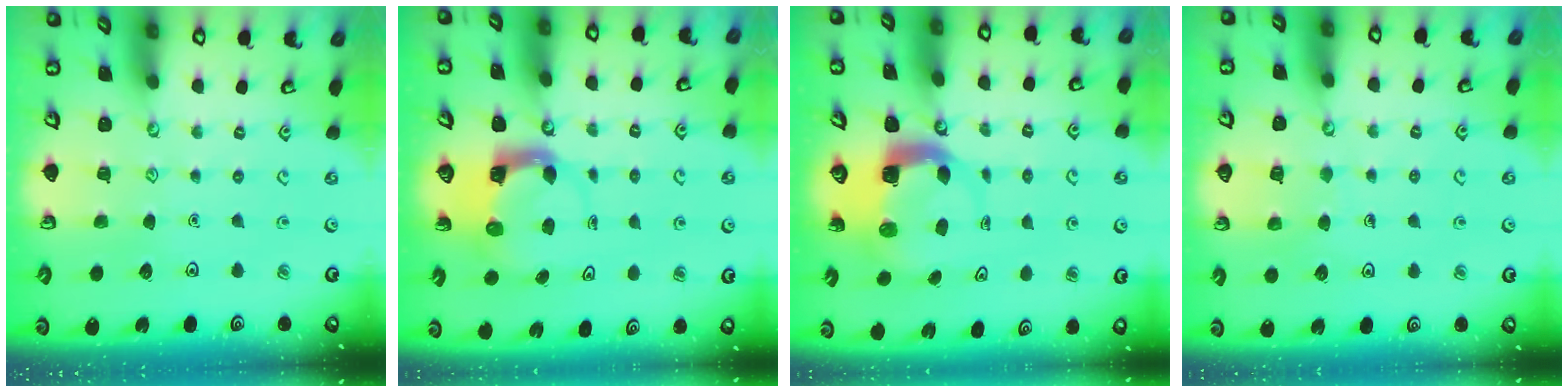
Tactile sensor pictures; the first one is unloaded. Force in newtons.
{"total": 3.7, "press": 3.6, "slide": 0.6}
{"total": 5.3, "press": 5.2, "slide": 0.7}
{"total": 5.4, "press": 5.4, "slide": 0.4}